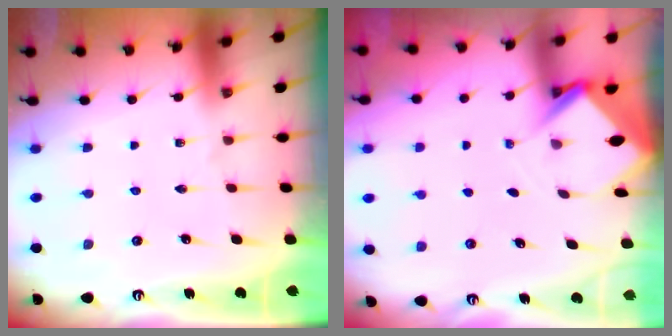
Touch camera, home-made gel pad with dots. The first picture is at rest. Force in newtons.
{"total": 3.4, "press": 3.4, "slide": 0.2}